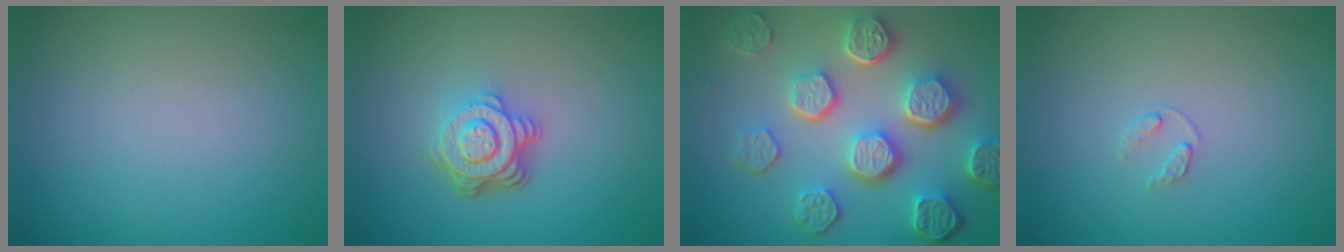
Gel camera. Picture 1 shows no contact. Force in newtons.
{"total": 4.6, "press": 3.3, "slide": 3.1}
{"total": 8.4, "press": 6.2, "slide": 5.7}
{"total": 0.8, "press": 0.5, "slide": 0.6}